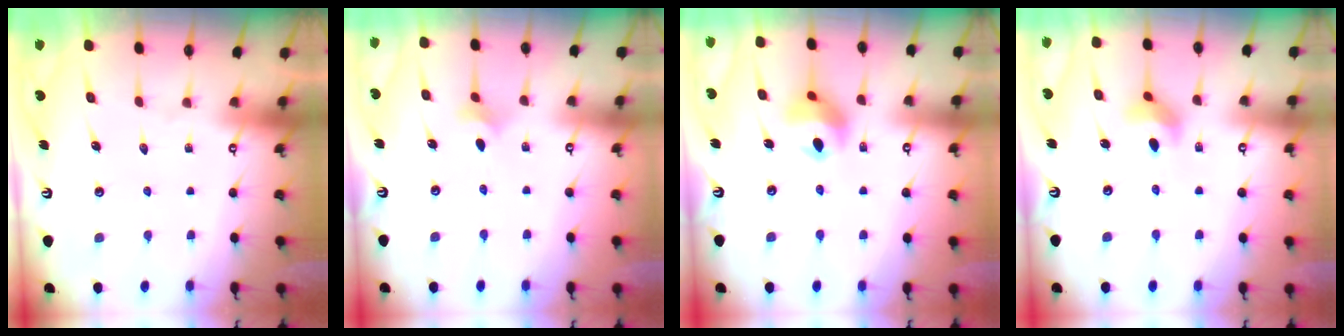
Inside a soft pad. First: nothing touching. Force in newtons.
{"total": 2.5, "press": 2.5, "slide": 0.6}
{"total": 10.3, "press": 10.2, "slide": 1.3}
{"total": 5.5, "press": 5.5, "slide": 0.5}